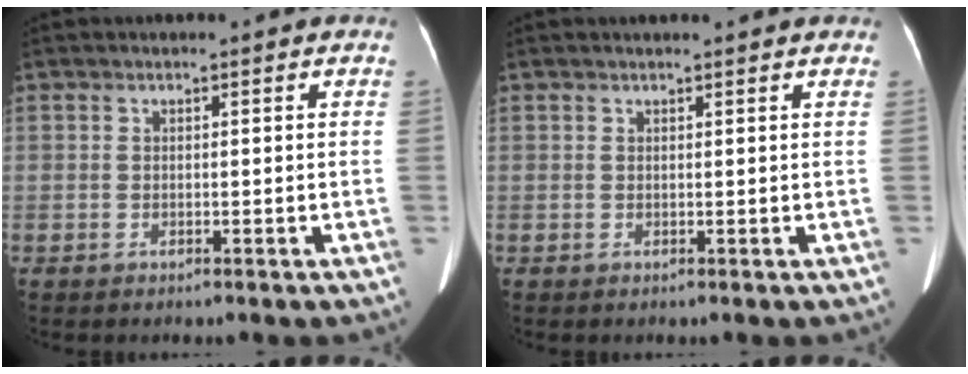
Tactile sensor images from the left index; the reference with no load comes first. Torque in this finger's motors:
{"motor_torque": [-0.41, -0.12, -0.13, 0.00]}